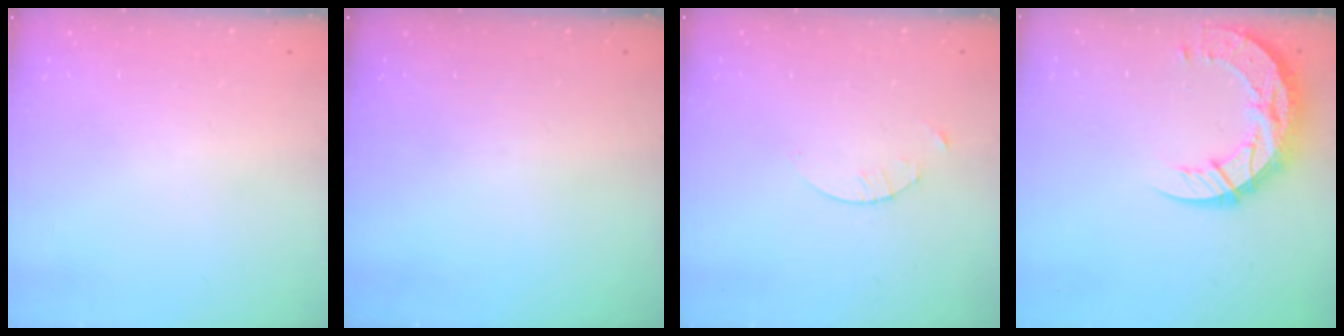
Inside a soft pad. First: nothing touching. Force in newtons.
{"total": 0.0}
{"total": 1.7, "press": 1.6, "slide": 0.2}
{"total": 14.5, "press": 14.5, "slide": 1.3}